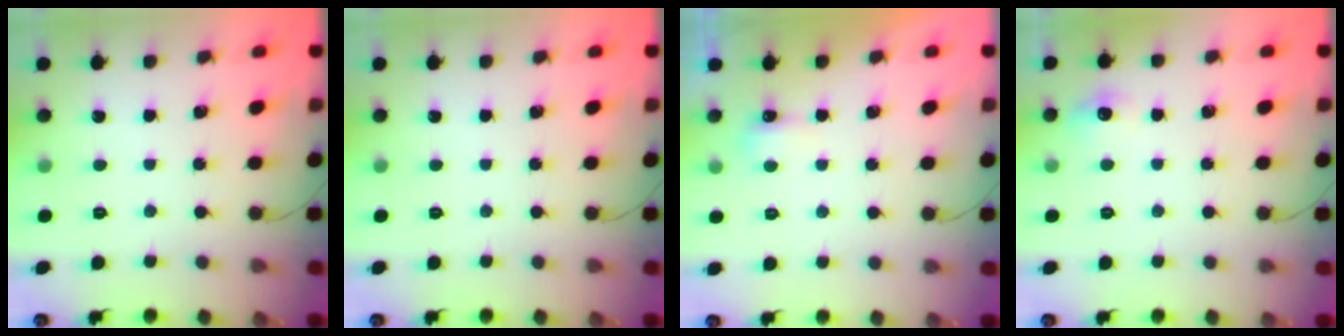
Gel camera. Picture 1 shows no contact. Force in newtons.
{"total": 0.0}
{"total": 4.2, "press": 4.0, "slide": 1.0}
{"total": 5.1, "press": 4.9, "slide": 1.2}